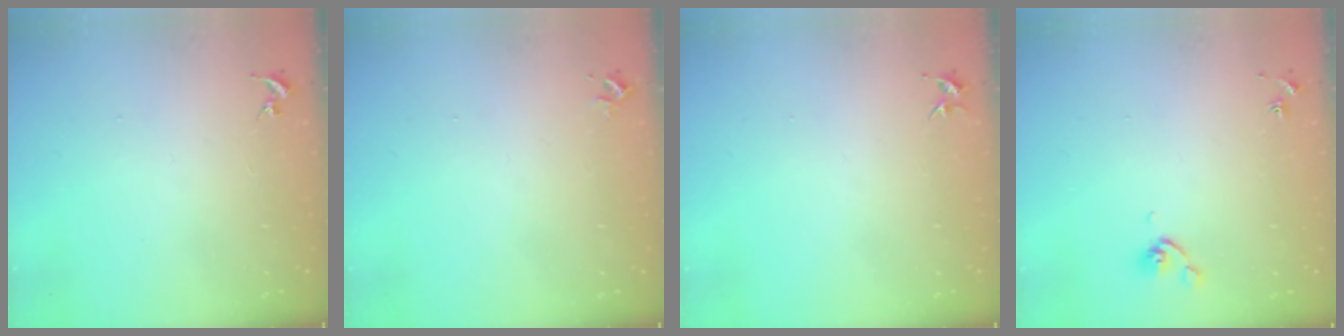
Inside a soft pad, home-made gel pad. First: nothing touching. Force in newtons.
{"total": 2.4, "press": 2.4, "slide": 0.3}
{"total": 3.4, "press": 3.4, "slide": 0.4}
{"total": 4.8, "press": 4.7, "slide": 1.1}